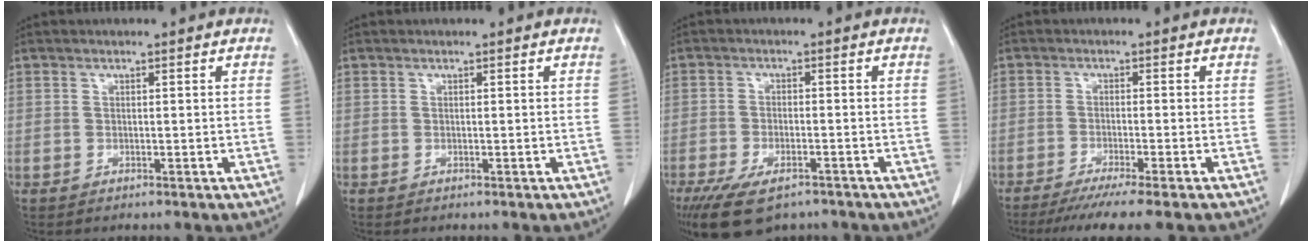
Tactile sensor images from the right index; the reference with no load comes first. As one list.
[{"total": 0.0}, {"total": 10.0, "force": [-7.0, 4.0, 5.9], "torque": [-0.107, -0.013, -0.111]}, {"total": 9.2, "force": [-7.6, -0.8, 5.1], "torque": [-0.056, -0.025, -0.116]}]